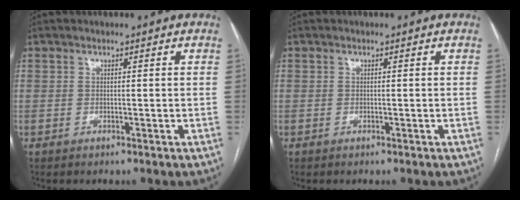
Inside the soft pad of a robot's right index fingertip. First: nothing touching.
{"total": 0.0}